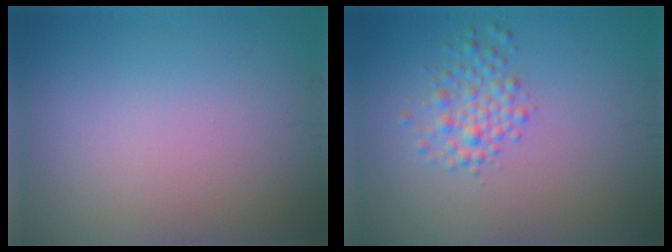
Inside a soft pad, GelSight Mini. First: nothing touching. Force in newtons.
{"total": 3.2, "press": 3.2, "slide": 0.0}